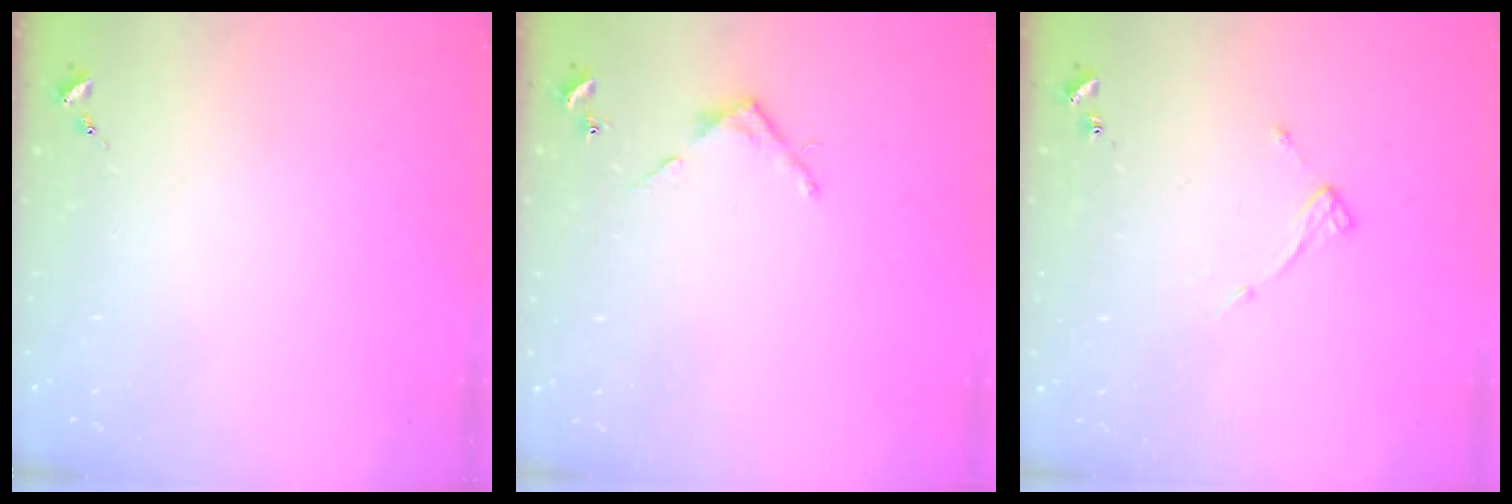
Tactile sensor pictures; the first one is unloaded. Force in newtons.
{"total": 3.7, "press": 3.7, "slide": 0.2}
{"total": 7.5, "press": 7.5, "slide": 0.5}